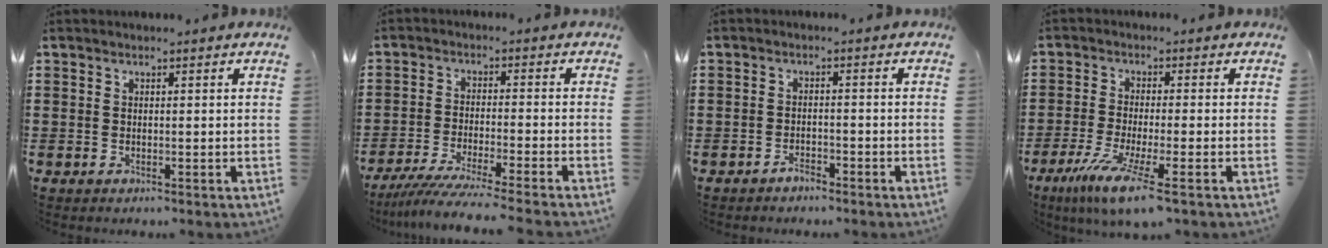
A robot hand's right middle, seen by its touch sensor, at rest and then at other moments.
{"total": 5.5, "force": [-5.0, -0.5, 2.1], "torque": [-0.056, -0.023, -0.099]}
{"total": 2.0, "force": [-1.9, 0.6, 0.3], "torque": [-0.012, 0.000, -0.038]}
{"total": 7.2, "force": [-4.5, 0.5, 5.6], "torque": [-0.116, -0.020, -0.081]}